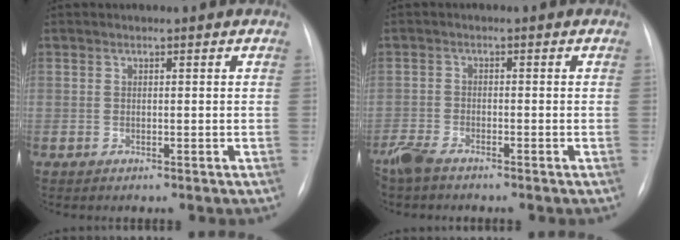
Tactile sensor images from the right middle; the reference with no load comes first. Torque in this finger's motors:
{"motor_torque": [1.12, -1.02, 0.43, 0.14]}